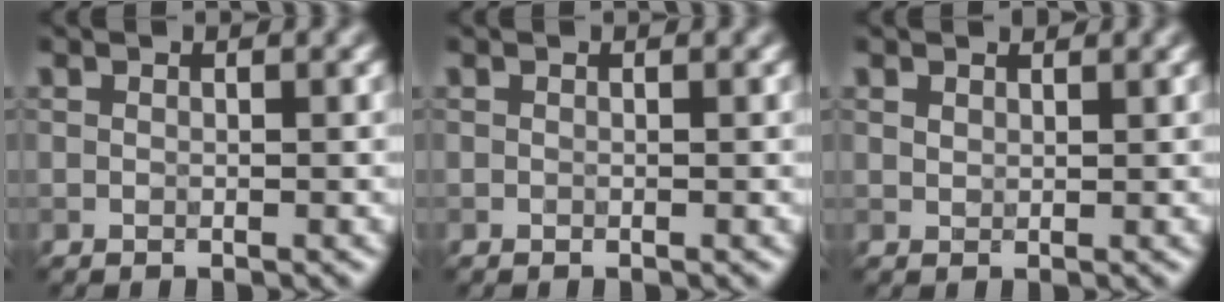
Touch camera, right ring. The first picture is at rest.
{"total": 0.0}
{"total": 1.1, "force": [0.8, 0.6, 0.4], "torque": [-0.009, 0.002, 0.017]}